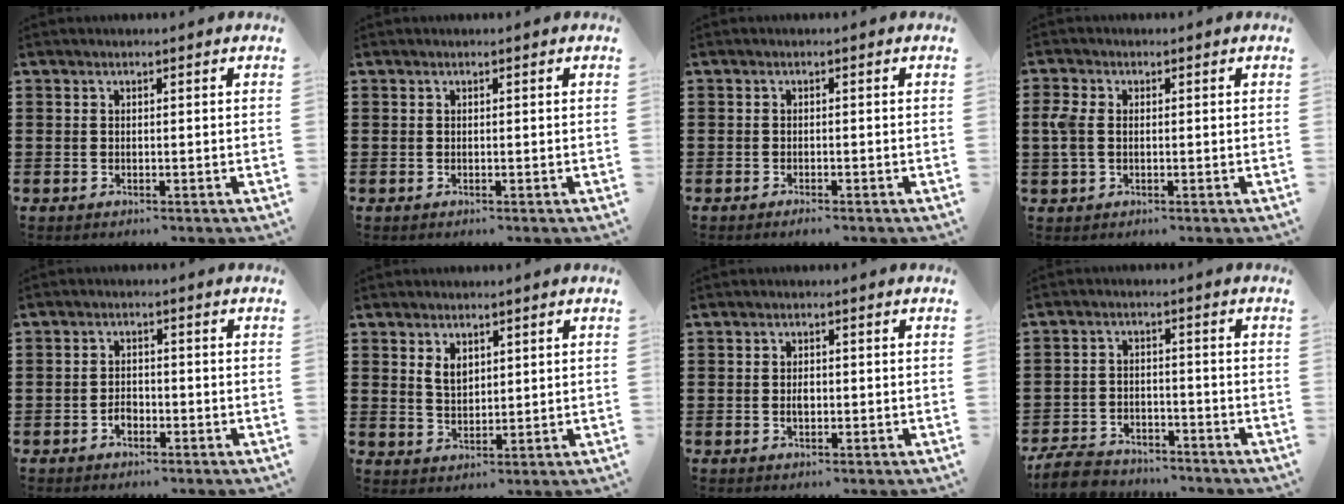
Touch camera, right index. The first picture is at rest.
{"total": 0.0}
{"total": 0.8, "force": [-0.7, 0.1, 0.3], "torque": [-0.008, -0.004, -0.013]}
{"total": 3.6, "force": [0.0, 2.4, 2.7], "torque": [-0.079, -0.002, -0.007]}
{"total": 2.0, "force": [-1.1, 1.3, 1.0], "torque": [-0.022, 0.000, -0.022]}
{"total": 3.0, "force": [1.6, 1.9, 1.6], "torque": [-0.030, 0.004, 0.028]}
{"total": 1.6, "force": [-0.2, 0.9, 1.3], "torque": [-0.026, 0.004, -0.004]}
{"total": 6.0, "force": [-5.7, 1.4, 1.4], "torque": [-0.038, 0.008, -0.114]}